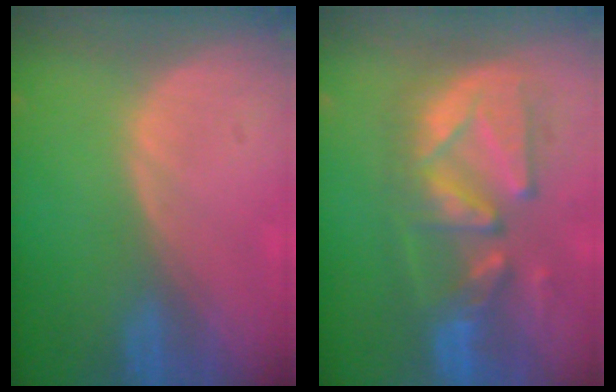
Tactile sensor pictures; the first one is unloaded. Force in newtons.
{"total": 11.1, "press": 10.7, "slide": 3.1}